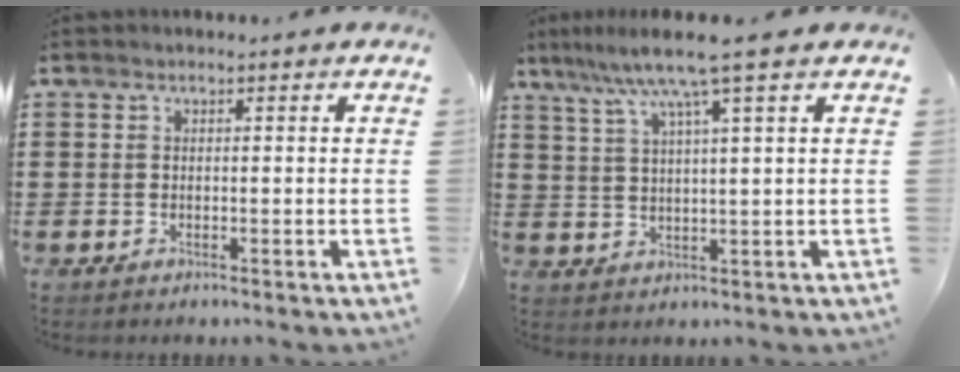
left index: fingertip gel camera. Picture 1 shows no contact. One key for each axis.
{"total": 7.4, "fx": 4.7, "fy": -0.3, "fz": 5.6, "tx": -0.124, "ty": -0.012, "tz": 0.077}